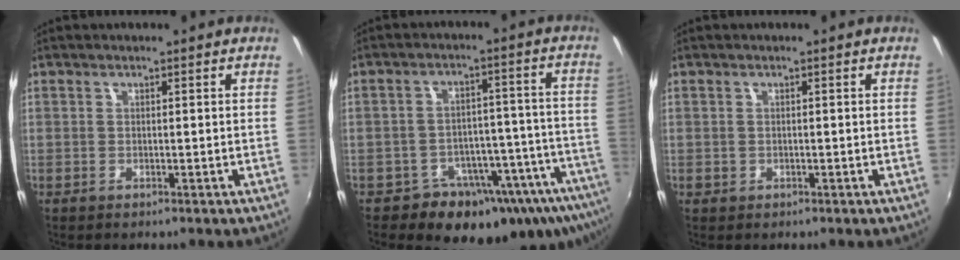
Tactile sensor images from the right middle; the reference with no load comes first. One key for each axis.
{"total": 16.8, "fx": -11.9, "fy": 9.4, "fz": 7.1, "tx": -0.113, "ty": 0.011, "tz": -0.147}
{"total": 0.9, "fx": -0.2, "fy": 0.8, "fz": 0.2, "tx": -0.002, "ty": -0.003, "tz": -0.004}